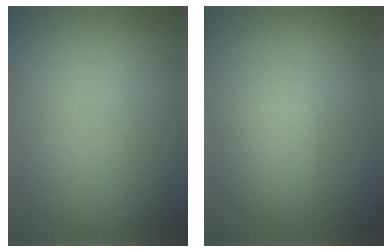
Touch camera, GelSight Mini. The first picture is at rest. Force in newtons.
{"total": 2.5, "press": 2.5, "slide": 0.1}